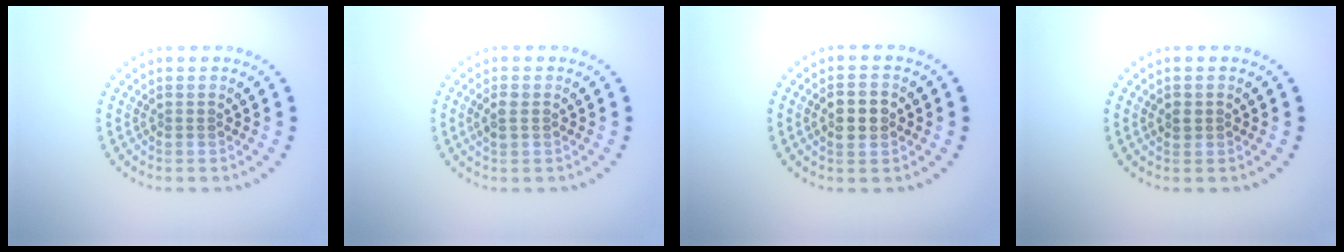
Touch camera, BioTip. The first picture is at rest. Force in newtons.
{"total": 1.4, "press": 1.4, "slide": 0.3}
{"total": 2.6, "press": 2.6, "slide": 0.2}
{"total": 1.0, "press": 1.0, "slide": 0.1}